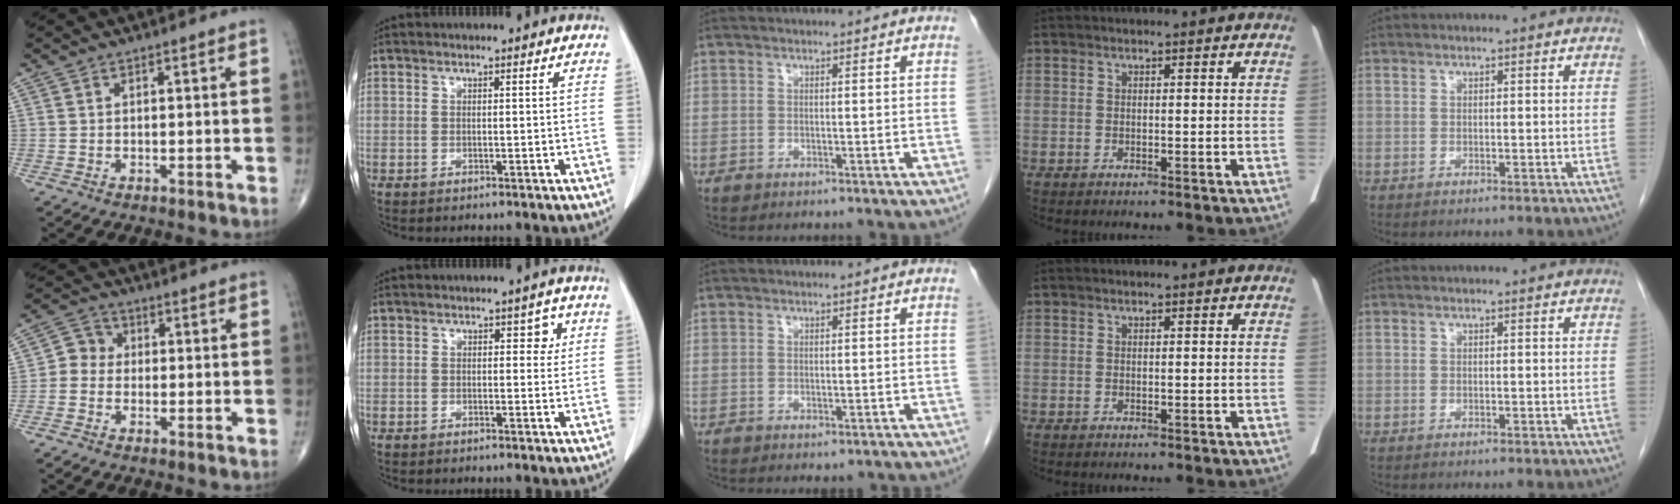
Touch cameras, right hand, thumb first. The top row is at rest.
{"thumb": {"total": 4.3, "force": [-0.7, 3.9, 1.7], "torque": [-0.010, 0.014, -0.030]}, "index": {"total": 2.1, "force": [0.6, 1.4, 1.5], "torque": [-0.011, 0.008, 0.004]}, "middle": {"total": 0.9, "force": [-0.6, 0.5, 0.5], "torque": [-0.005, -0.001, -0.002]}}